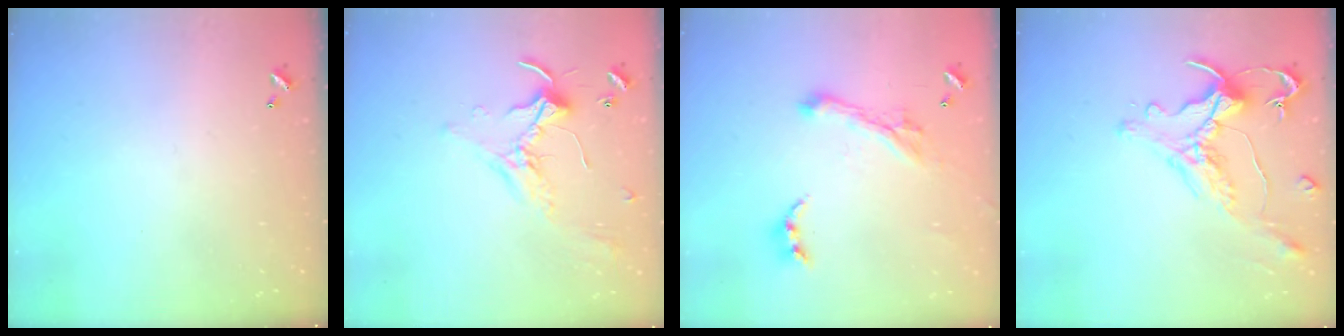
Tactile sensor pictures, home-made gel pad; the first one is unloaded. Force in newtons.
{"total": 1.7, "press": 1.6, "slide": 0.2}
{"total": 2.8, "press": 2.5, "slide": 1.3}
{"total": 0.7, "press": 0.1, "slide": 0.7}